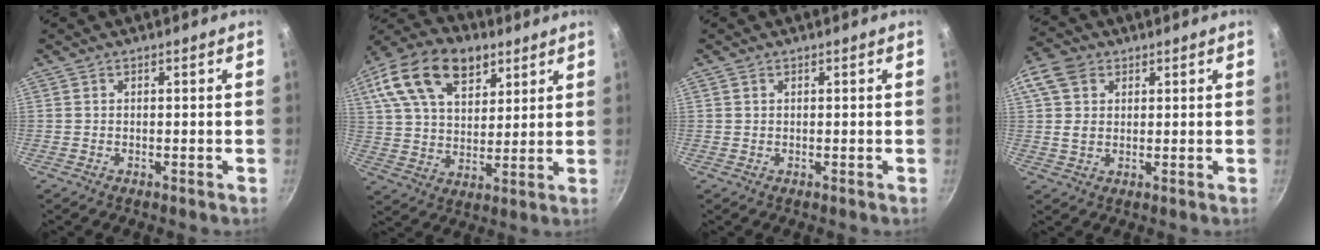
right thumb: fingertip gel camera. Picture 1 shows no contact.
{"total": 20.0, "force": [9.9, 12.1, 12.5], "torque": [-0.205, -0.007, 0.165]}
{"total": 0.6, "force": [0.3, 0.5, 0.2], "torque": [-0.004, 0.001, 0.005]}
{"total": 8.5, "force": [3.1, 6.3, 4.8], "torque": [-0.083, -0.002, 0.049]}